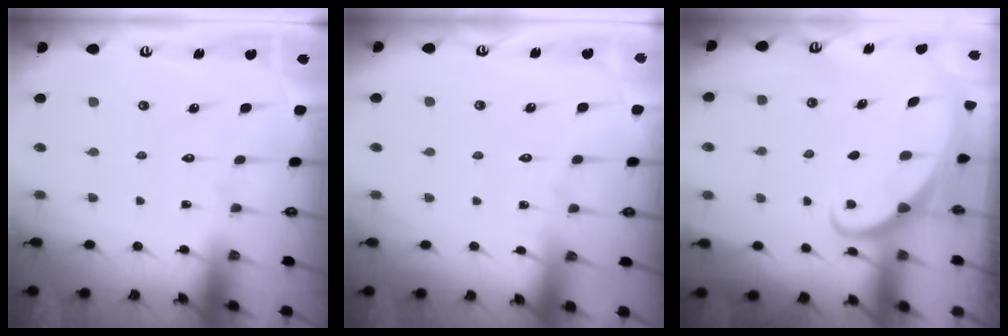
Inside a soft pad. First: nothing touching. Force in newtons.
{"total": 3.1, "press": 3.1, "slide": 0.3}
{"total": 1.6, "press": 1.6, "slide": 0.1}